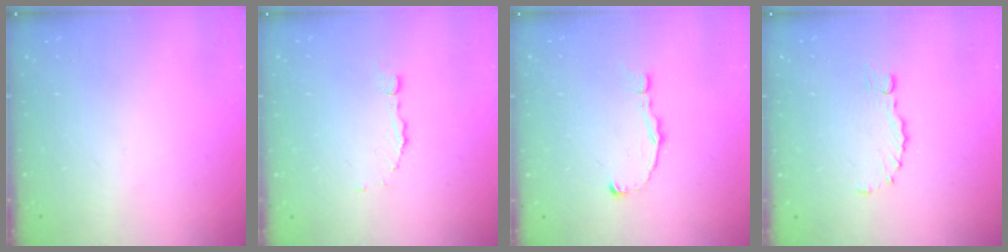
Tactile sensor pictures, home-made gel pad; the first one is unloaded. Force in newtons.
{"total": 2.0, "press": 2.0, "slide": 0.3}
{"total": 2.4, "press": 2.3, "slide": 0.4}
{"total": 1.0, "press": 1.0, "slide": 0.3}